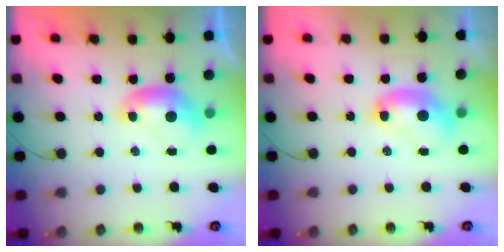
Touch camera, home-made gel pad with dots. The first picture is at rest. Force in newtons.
{"total": 2.7, "press": 2.7, "slide": 0.1}